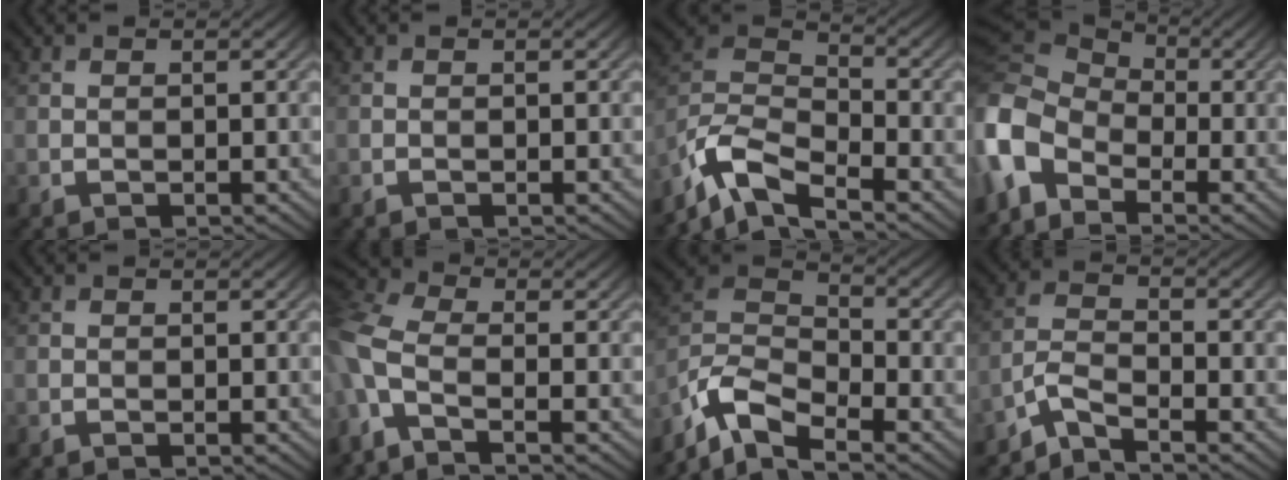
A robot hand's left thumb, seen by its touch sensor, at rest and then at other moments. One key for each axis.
{"total": 0.0}
{"total": 8.9, "fx": -7.0, "fy": 2.7, "fz": 4.8, "tx": -0.102, "ty": 0.000, "tz": -0.159}
{"total": 9.4, "fx": -3.5, "fy": 6.4, "fz": 5.9, "tx": -0.165, "ty": -0.011, "tz": -0.083}
{"total": 0.0}
{"total": 8.6, "fx": -2.7, "fy": 4.2, "fz": 7.0, "tx": -0.204, "ty": -0.004, "tz": -0.071}
{"total": 9.7, "fx": -7.3, "fy": 3.3, "fz": 5.4, "tx": -0.117, "ty": -0.002, "tz": -0.164}
{"total": 3.3, "fx": -3.0, "fy": 0.5, "fz": 1.5, "tx": -0.035, "ty": 0.000, "tz": -0.078}